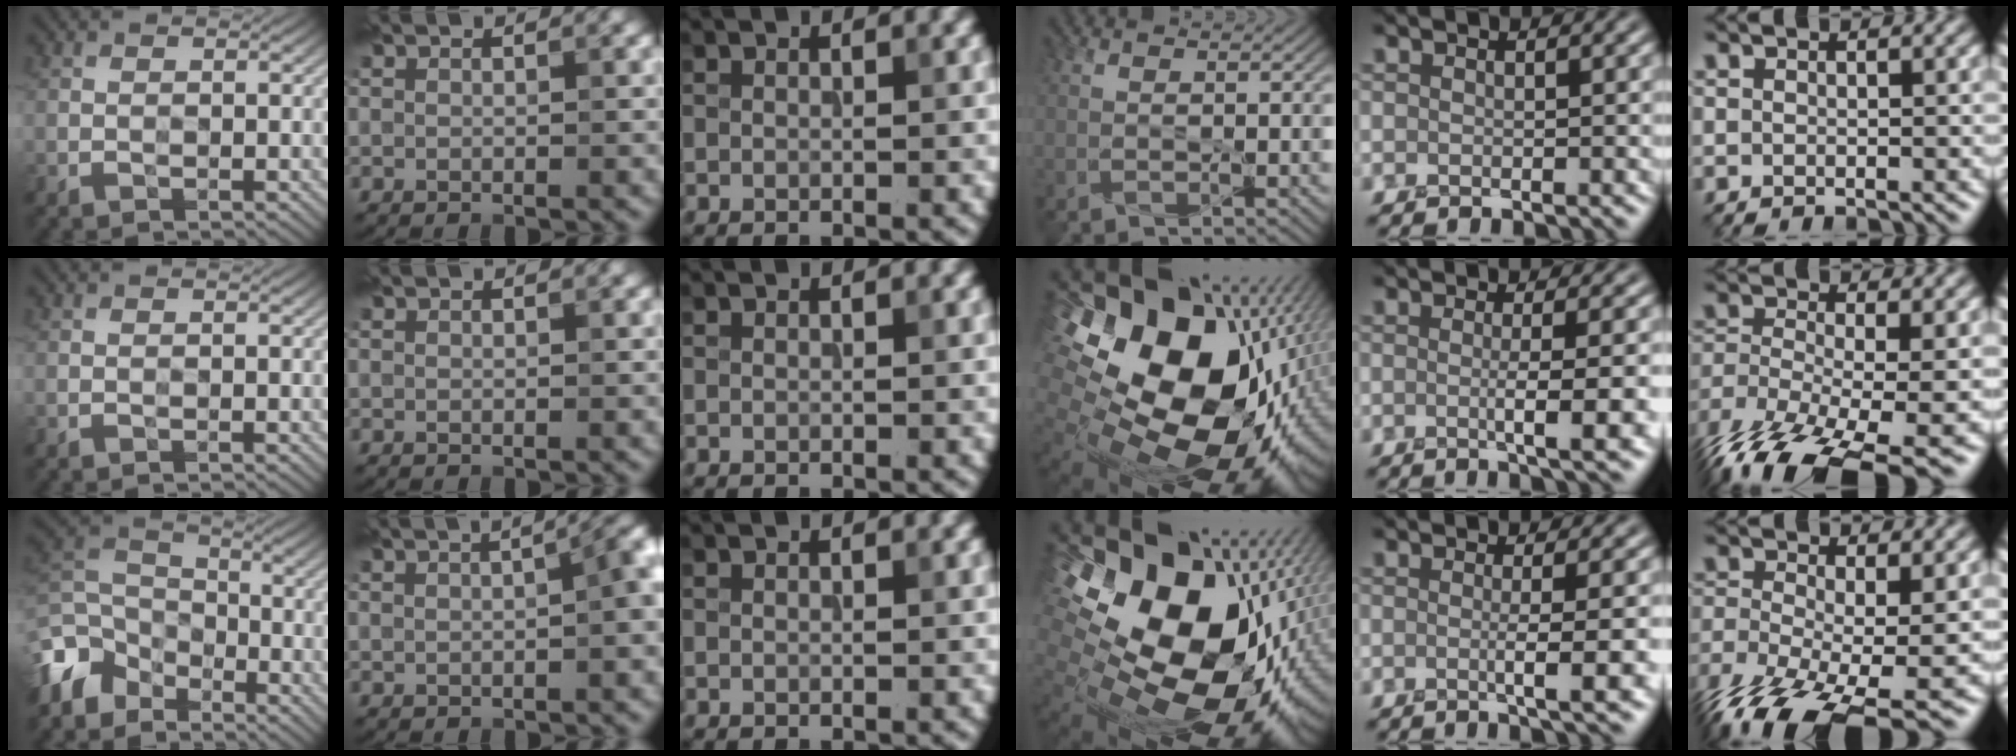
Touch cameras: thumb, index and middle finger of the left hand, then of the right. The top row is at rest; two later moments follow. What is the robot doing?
{"motion": "peel", "object": "tape"}